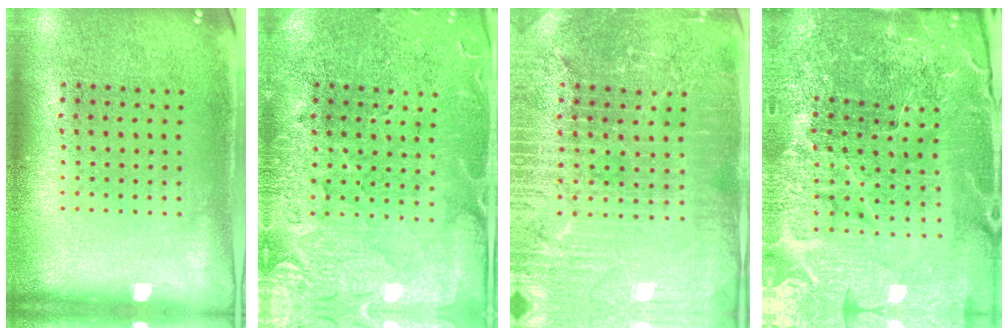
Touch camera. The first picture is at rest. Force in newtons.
{"total": 3.5, "press": 3.3, "slide": 1.2}
{"total": 4.3, "press": 4.1, "slide": 1.4}
{"total": 6.2, "press": 5.6, "slide": 2.8}